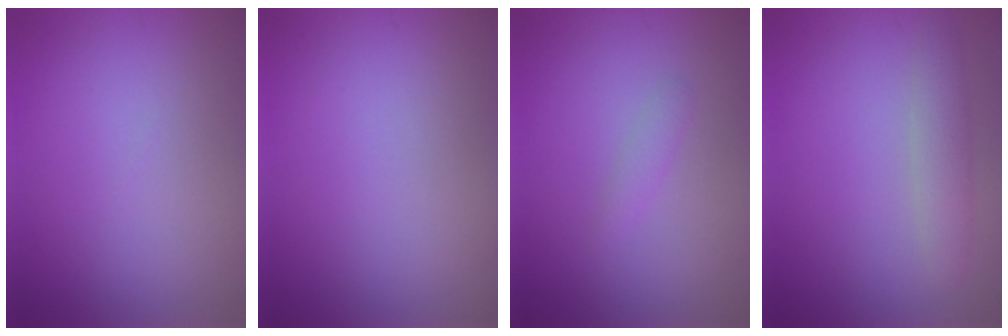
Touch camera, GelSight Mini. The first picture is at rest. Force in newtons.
{"total": 0.0}
{"total": 0.9, "press": 0.9, "slide": 0.0}
{"total": 2.1, "press": 2.1, "slide": 0.0}